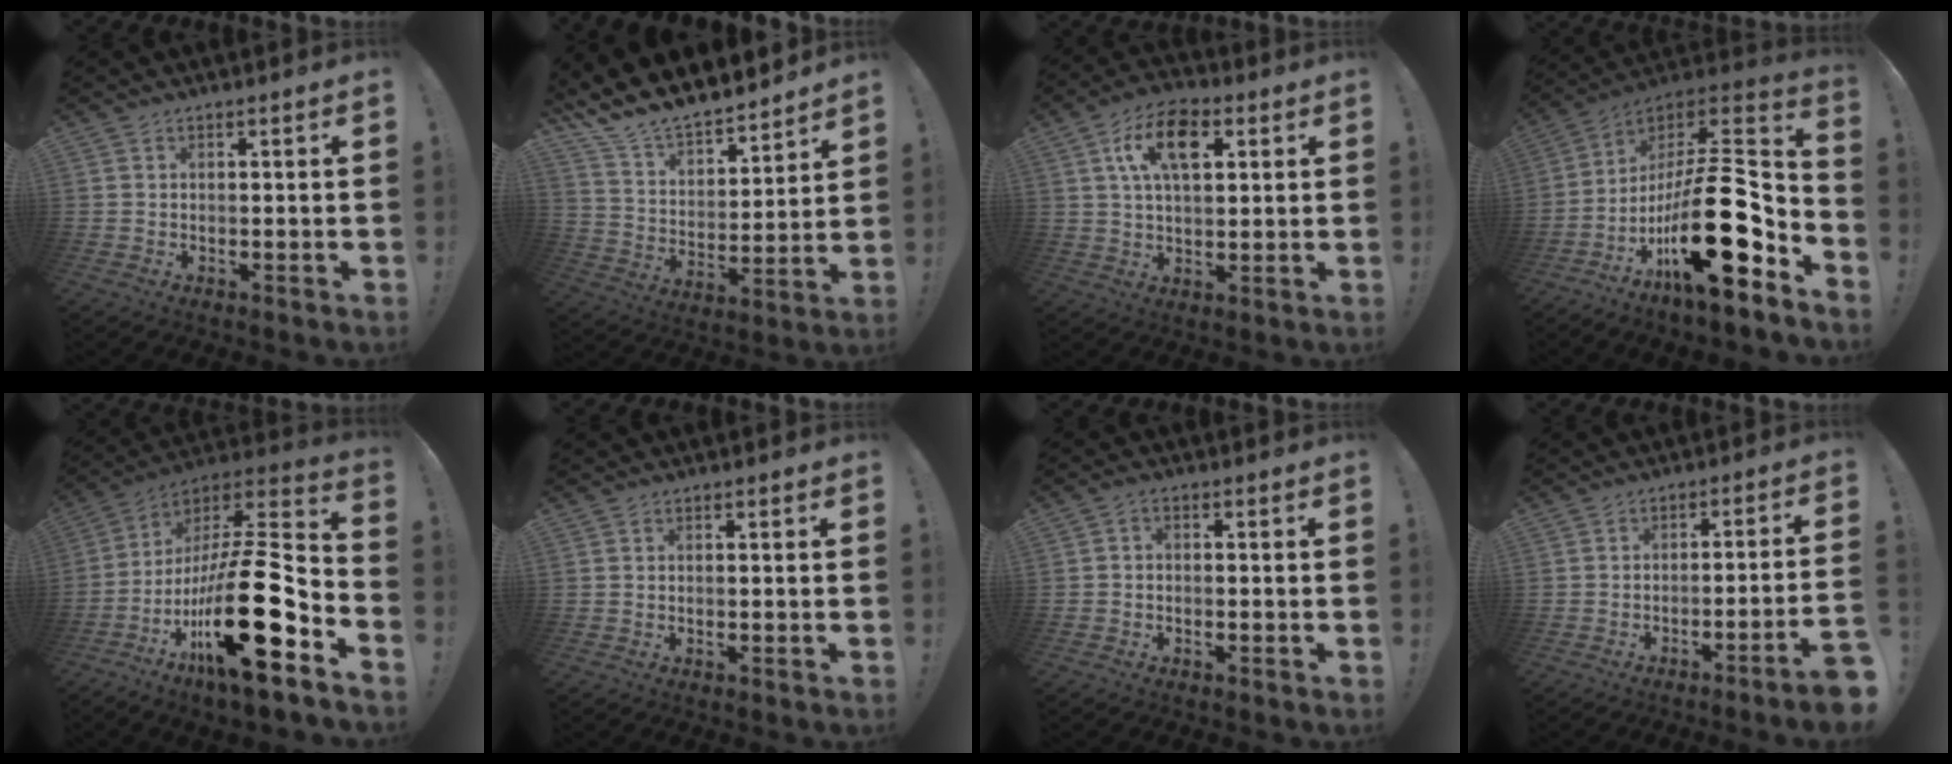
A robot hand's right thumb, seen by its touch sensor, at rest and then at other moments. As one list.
[{"total": 12.5, "force": [12.0, 2.5, 2.1], "torque": [-0.073, -0.109, 0.219]}, {"total": 13.4, "force": [4.7, 7.5, 10.1], "torque": [-0.157, 0.008, 0.083]}, {"total": 26.9, "force": [-8.2, 9.1, 23.9], "torque": [-0.408, 0.028, -0.134]}, {"total": 27.6, "force": [-9.2, 7.3, 24.9], "torque": [-0.442, 0.027, -0.151]}, {"total": 0.5, "force": [0.3, 0.5, 0.0], "torque": [0.006, -0.002, 0.004]}, {"total": 1.6, "force": [-1.0, 0.7, 0.9], "torque": [-0.023, 0.006, -0.018]}, {"total": 6.6, "force": [-4.1, -0.5, 5.1], "torque": [-0.085, 0.008, -0.068]}]